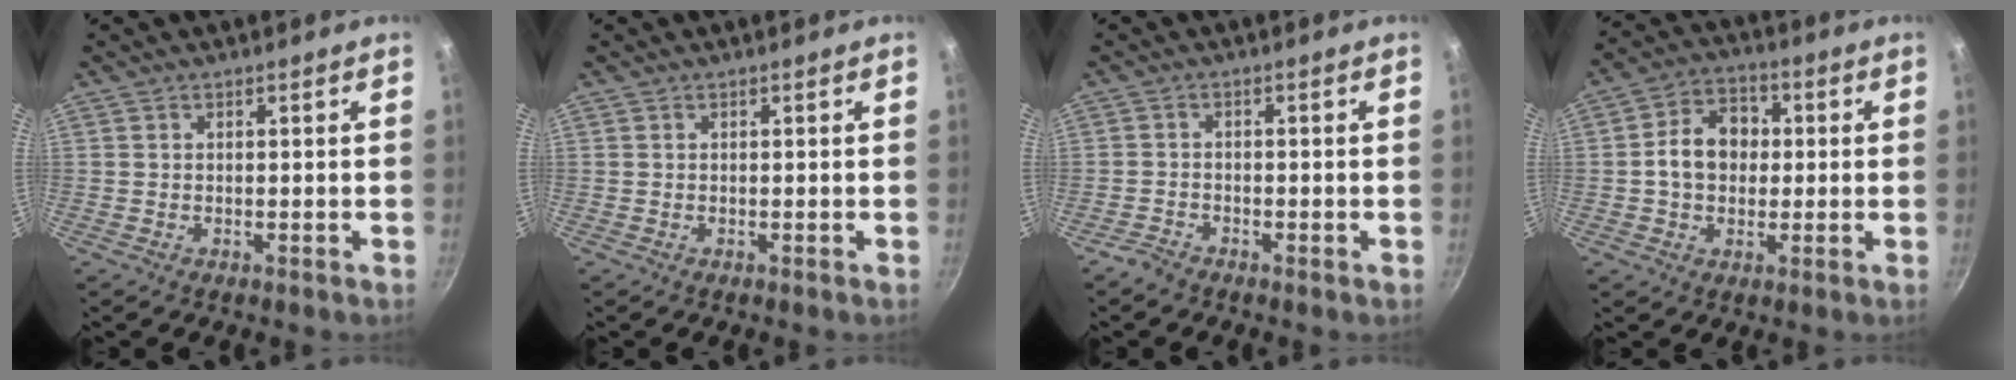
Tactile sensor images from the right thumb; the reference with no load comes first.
{"total": 0.0}
{"total": 2.2, "force": [-1.9, 0.8, 0.6], "torque": [-0.018, 0.013, -0.039]}
{"total": 9.9, "force": [0.4, 7.7, 6.2], "torque": [-0.071, 0.020, -0.007]}